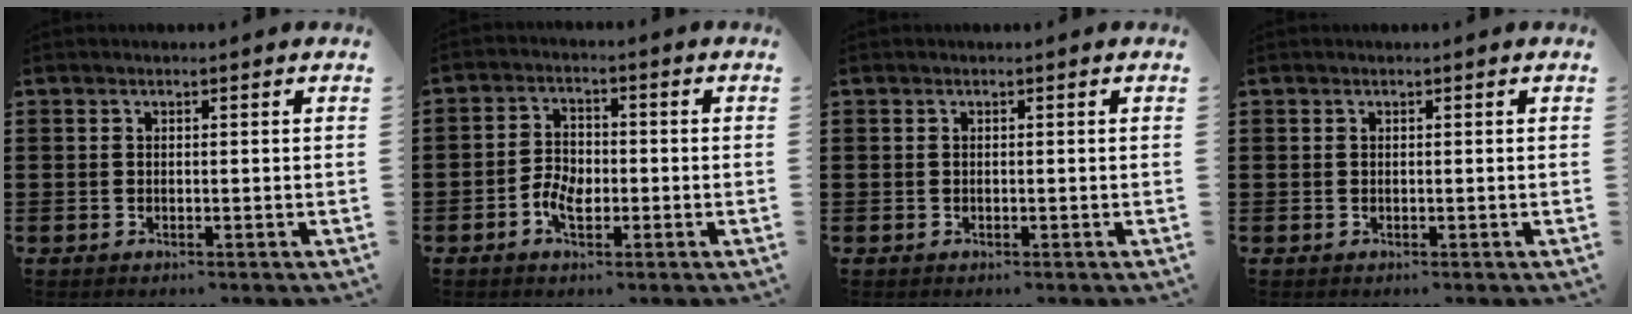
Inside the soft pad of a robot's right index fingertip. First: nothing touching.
{"total": 4.1, "force": [-1.7, 2.3, 3.0], "torque": [-0.069, -0.003, -0.035]}
{"total": 0.0}
{"total": 0.0}